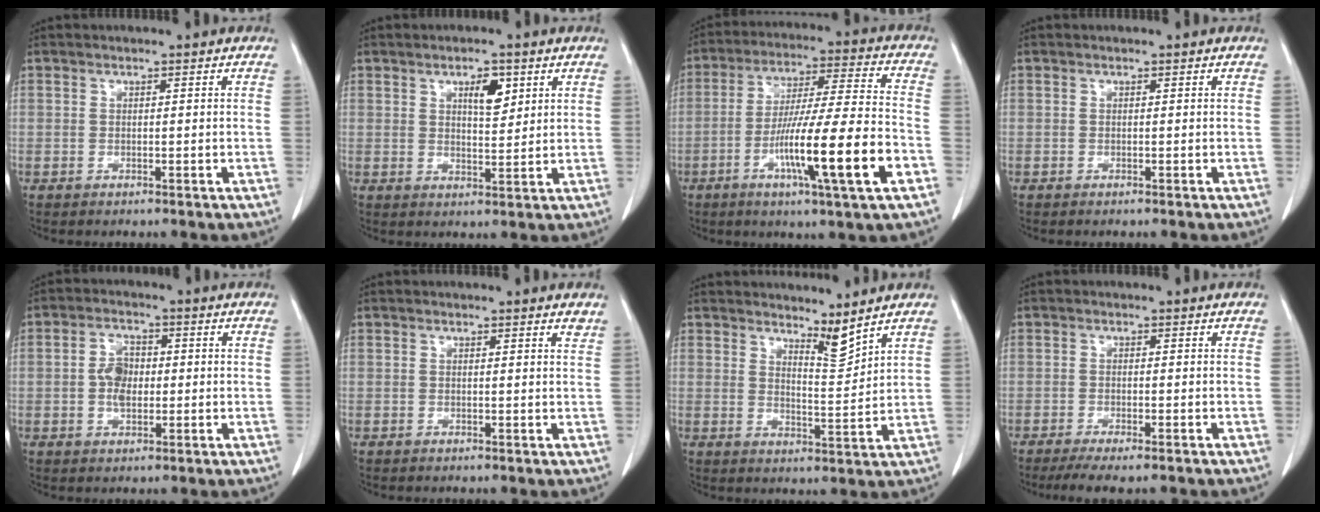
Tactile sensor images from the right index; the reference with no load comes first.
{"total": 4.5, "force": [2.1, 1.6, 3.6], "torque": [-0.059, -0.001, 0.037]}
{"total": 17.2, "force": [-6.2, 0.1, 16.0], "torque": [-0.274, -0.011, -0.104]}
{"total": 0.0}
{"total": 4.8, "force": [-0.1, 3.0, 3.7], "torque": [-0.073, 0.008, -0.004]}
{"total": 1.2, "force": [1.2, 0.1, 0.4], "torque": [-0.009, -0.006, 0.006]}
{"total": 4.0, "force": [3.7, -0.1, 1.6], "torque": [-0.030, -0.022, 0.070]}
{"total": 5.9, "force": [-4.7, 0.7, 3.5], "torque": [-0.048, -0.012, -0.072]}